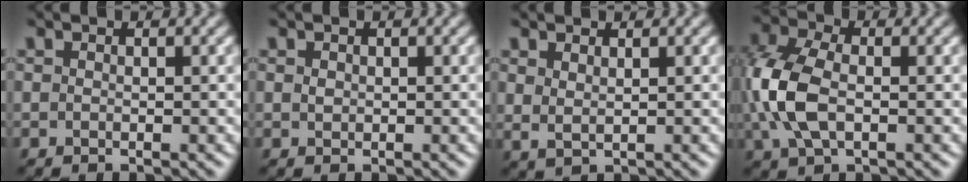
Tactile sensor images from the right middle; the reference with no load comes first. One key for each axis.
{"total": 0.5, "fx": 0.2, "fy": 0.4, "fz": 0.2, "tx": -0.006, "ty": -0.001, "tz": 0.004}
{"total": 1.3, "fx": 0.9, "fy": 0.4, "fz": 0.8, "tx": -0.021, "ty": -0.006, "tz": 0.021}
{"total": 6.6, "fx": -0.3, "fy": 4.1, "fz": 5.2, "tx": -0.135, "ty": 0.002, "tz": -0.014}